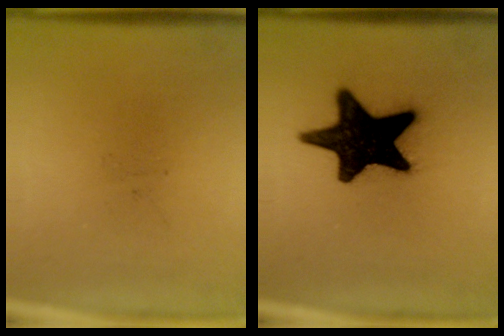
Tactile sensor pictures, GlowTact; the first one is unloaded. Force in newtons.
{"total": 18.0}